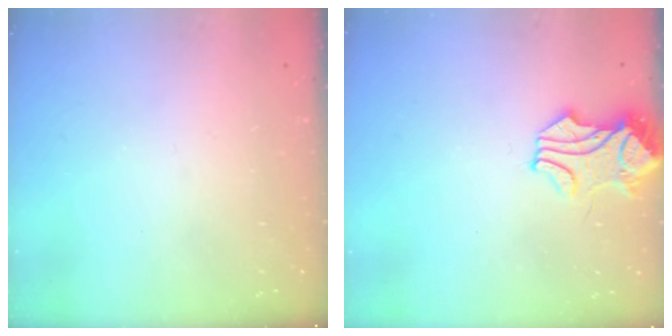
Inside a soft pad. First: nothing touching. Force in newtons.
{"total": 1.7, "press": 1.5, "slide": 0.8}